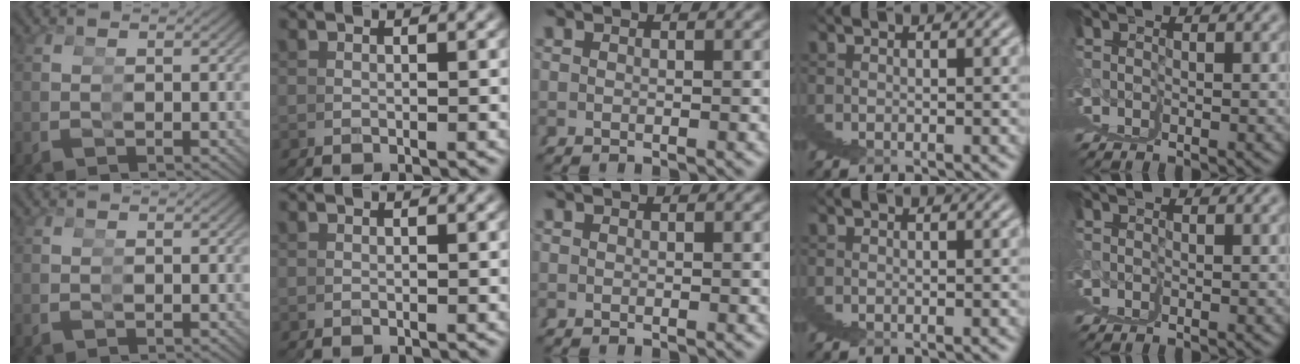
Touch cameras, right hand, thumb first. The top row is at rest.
{}